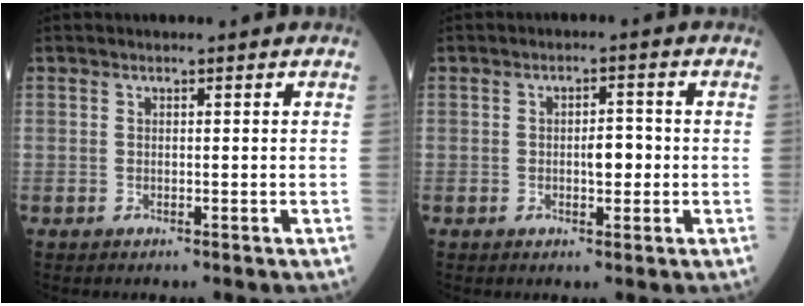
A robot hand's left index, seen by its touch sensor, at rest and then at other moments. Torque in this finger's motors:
{"motor_torque": [0.45, 0.25, 0.03, 0.04]}